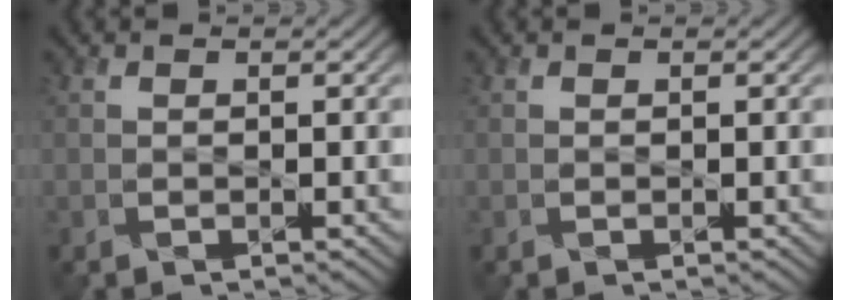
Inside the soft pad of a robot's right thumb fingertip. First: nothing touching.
{"total": 0.0}